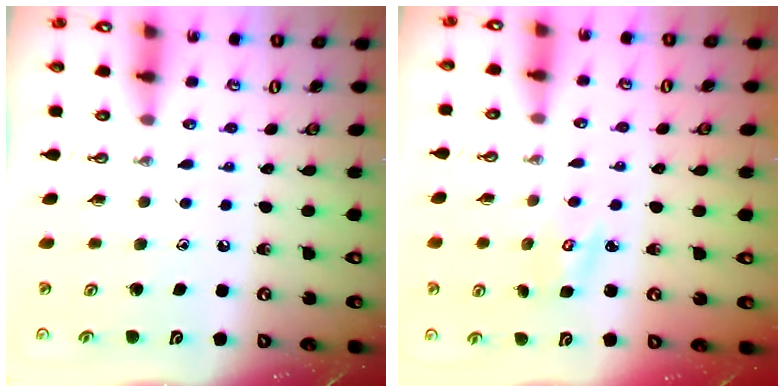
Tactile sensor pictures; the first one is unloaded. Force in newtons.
{"total": 2.9, "press": 2.9, "slide": 0.3}